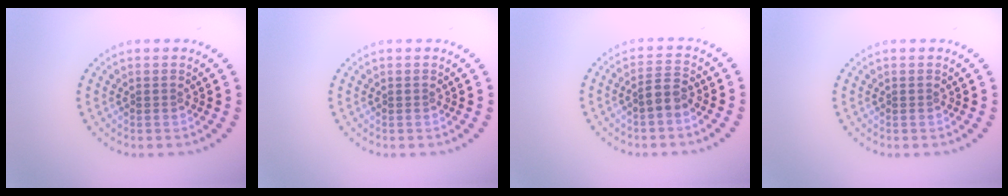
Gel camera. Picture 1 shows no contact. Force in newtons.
{"total": 0.0}
{"total": 2.1, "press": 1.8, "slide": 0.9}
{"total": 0.0}